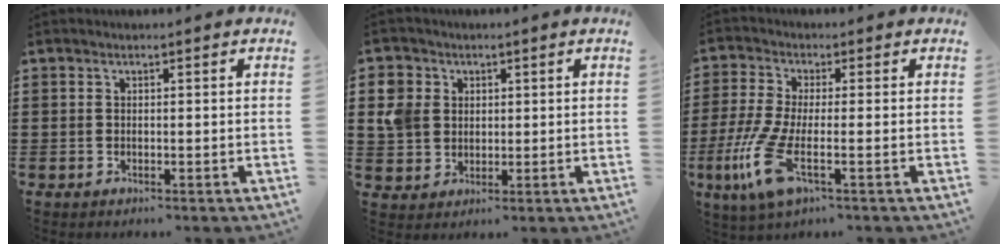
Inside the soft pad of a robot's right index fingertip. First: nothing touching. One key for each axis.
{"total": 6.0, "fx": 1.4, "fy": 5.3, "fz": 2.3, "tx": -0.075, "ty": 0.015, "tz": 0.024}
{"total": 8.4, "fx": -2.8, "fy": 2.3, "fz": 7.6, "tx": -0.192, "ty": -0.025, "tz": -0.057}